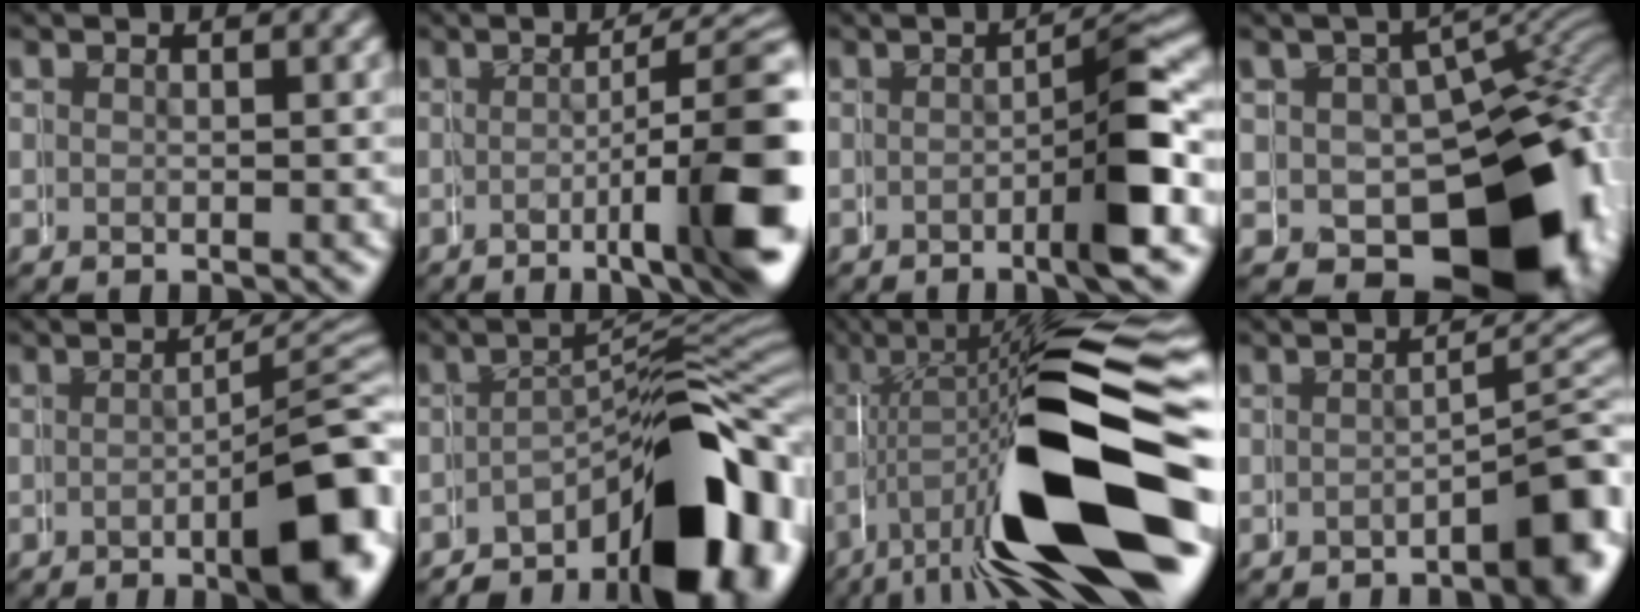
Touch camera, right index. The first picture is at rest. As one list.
[{"total": 9.0, "force": [-2.8, 1.5, 8.5], "torque": [-0.087, -0.002, -0.036]}, {"total": 5.3, "force": [-1.5, -0.4, 5.0], "torque": [-0.061, 0.010, -0.023]}, {"total": 16.2, "force": [-3.7, 10.9, 11.5], "torque": [-0.158, -0.045, -0.030]}, {"total": 9.4, "force": [-4.1, 2.4, 8.2], "torque": [-0.075, 0.010, -0.057]}, {"total": 12.7, "force": [-6.4, 5.6, 9.4], "torque": [-0.118, -0.006, -0.089]}, {"total": 17.8, "force": [-2.3, 5.6, 16.8], "torque": [-0.243, 0.027, -0.036]}, {"total": 5.6, "force": [-3.3, 1.1, 4.4], "torque": [-0.040, 0.007, -0.049]}]